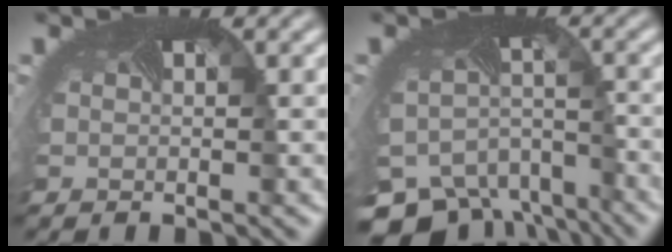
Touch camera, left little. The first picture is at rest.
{"total": 12.9, "force": [-10.3, 6.8, 3.9], "torque": [-0.088, -0.047, -0.124]}